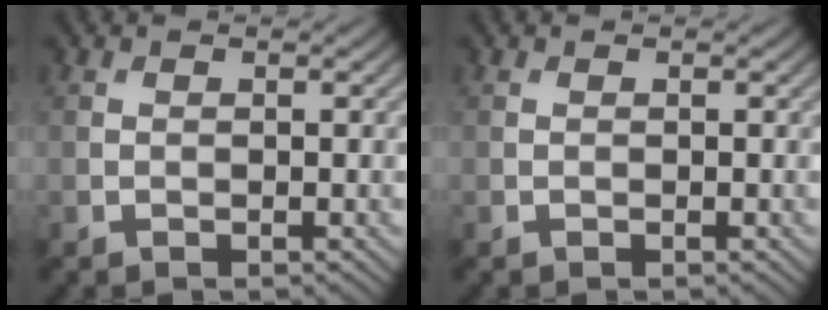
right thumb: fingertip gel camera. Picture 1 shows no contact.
{"total": 0.0}